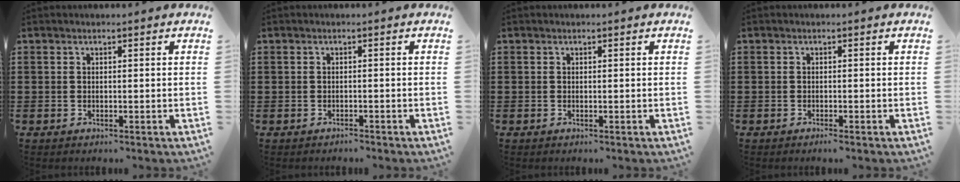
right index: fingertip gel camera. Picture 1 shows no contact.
{"total": 0.8, "force": [-0.8, 0.2, -0.2], "torque": [0.001, 0.004, -0.018]}
{"total": 0.0}
{"total": 0.6, "force": [-0.5, 0.0, 0.3], "torque": [-0.007, -0.003, -0.009]}